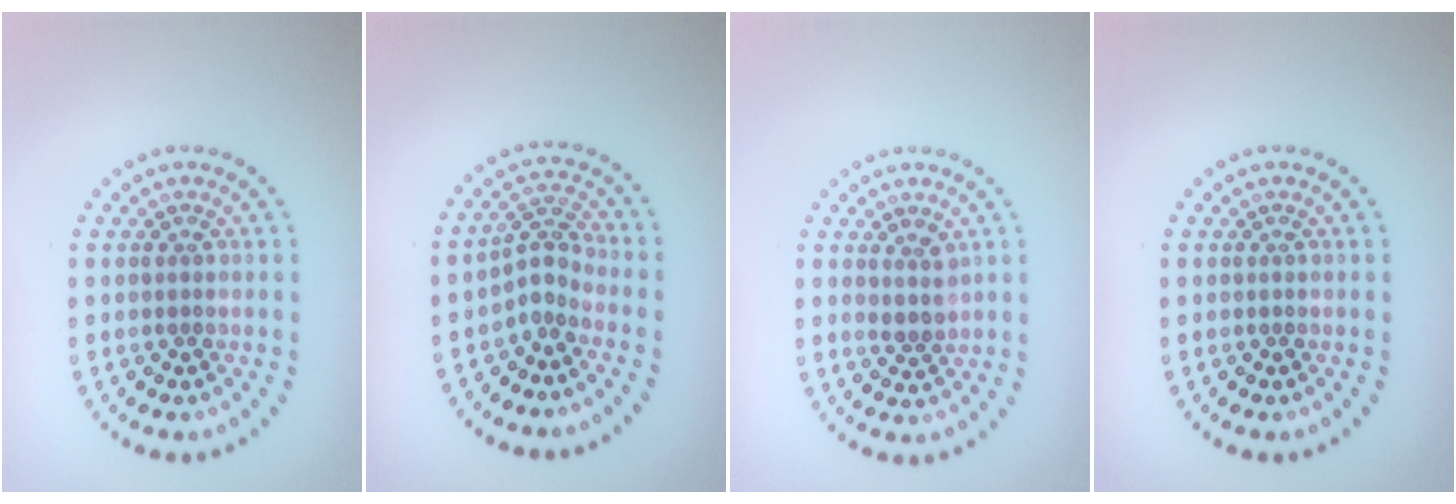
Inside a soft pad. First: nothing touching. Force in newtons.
{"total": 2.3, "press": 1.5, "slide": 1.7}
{"total": 1.8, "press": 1.5, "slide": 1.0}
{"total": 0.0}